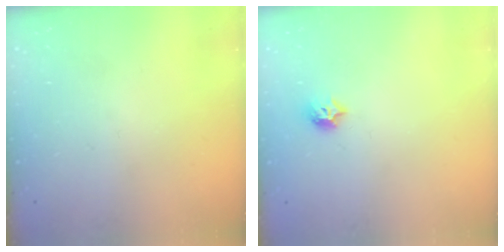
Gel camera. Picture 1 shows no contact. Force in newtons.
{"total": 6.3, "press": 6.3, "slide": 0.8}